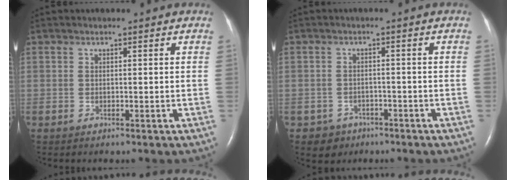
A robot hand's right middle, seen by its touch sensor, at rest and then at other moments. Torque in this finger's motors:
{"motor_torque": [-0.06, 0.07, -0.02, 0.01]}